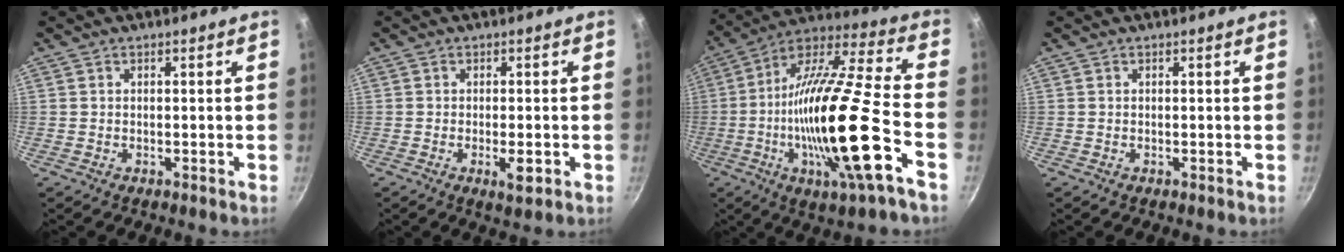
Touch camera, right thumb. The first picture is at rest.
{"total": 3.5, "force": [-1.1, 1.1, 3.2], "torque": [-0.054, 0.000, -0.015]}
{"total": 25.3, "force": [-6.8, 4.0, 24.1], "torque": [-0.412, 0.015, -0.129]}
{"total": 0.0}